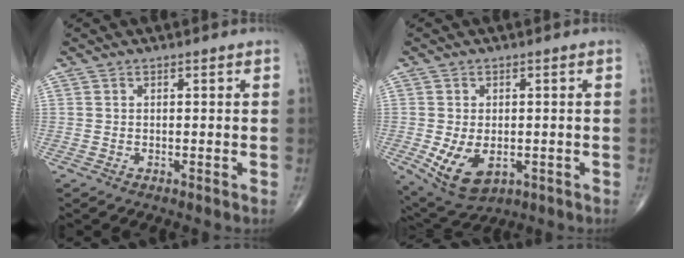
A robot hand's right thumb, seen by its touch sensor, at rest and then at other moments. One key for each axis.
{"total": 8.8, "fx": -2.1, "fy": 5.4, "fz": 6.6, "tx": -0.111, "ty": -0.008, "tz": -0.019}